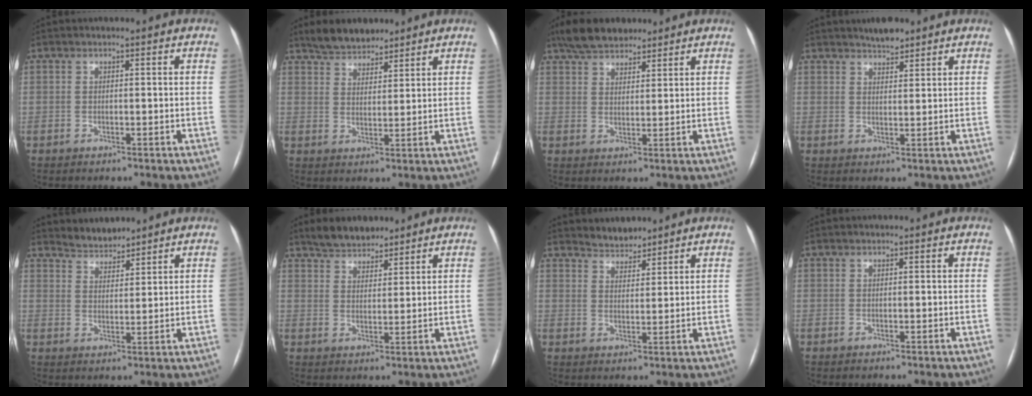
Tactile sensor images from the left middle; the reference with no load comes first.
{"total": 6.2, "force": [5.5, 2.4, 1.8], "torque": [-0.032, 0.014, 0.100]}
{"total": 8.1, "force": [6.6, 3.1, 3.4], "torque": [-0.059, 0.021, 0.117]}
{"total": 3.2, "force": [2.9, 0.9, 1.2], "torque": [-0.022, 0.004, 0.045]}
{"total": 3.9, "force": [3.8, 0.8, 0.0], "torque": [-0.002, 0.009, 0.070]}
{"total": 5.8, "force": [5.1, 2.3, 1.6], "torque": [-0.028, 0.013, 0.093]}
{"total": 3.6, "force": [3.4, 1.1, 0.1], "torque": [-0.001, 0.008, 0.059]}
{"total": 0.0}